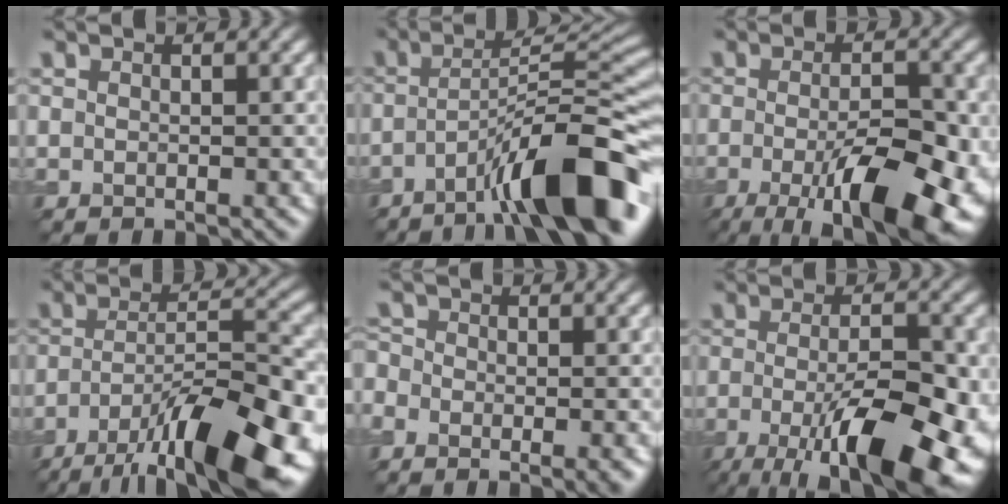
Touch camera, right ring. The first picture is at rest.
{"total": 11.0, "force": [-6.2, 2.0, 8.8], "torque": [-0.127, 0.025, -0.097]}
{"total": 11.5, "force": [-4.6, 3.7, 9.9], "torque": [-0.155, -0.018, -0.057]}
{"total": 13.4, "force": [-8.3, 3.7, 9.8], "torque": [-0.178, 0.007, -0.125]}
{"total": 5.0, "force": [-3.8, 2.0, 2.5], "torque": [-0.035, -0.005, -0.049]}
{"total": 12.9, "force": [-4.8, 4.3, 11.1], "torque": [-0.172, -0.021, -0.063]}